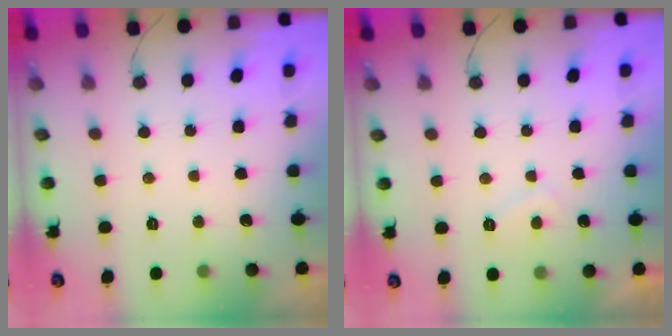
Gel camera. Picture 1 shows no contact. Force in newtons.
{"total": 2.1, "press": 2.0, "slide": 0.8}